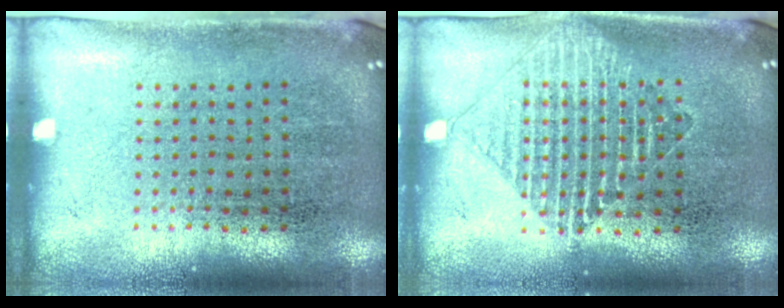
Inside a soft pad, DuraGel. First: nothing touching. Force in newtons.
{"total": 1.4, "press": 1.3, "slide": 0.3}